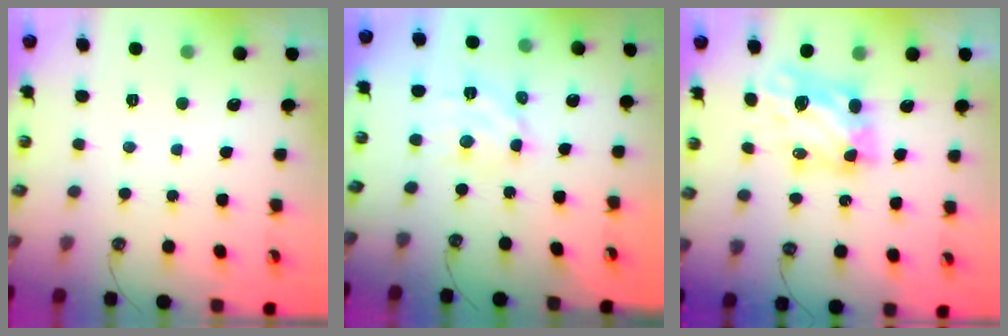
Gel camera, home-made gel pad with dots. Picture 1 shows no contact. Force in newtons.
{"total": 8.7, "press": 8.7, "slide": 0.6}
{"total": 6.3, "press": 6.3, "slide": 0.7}